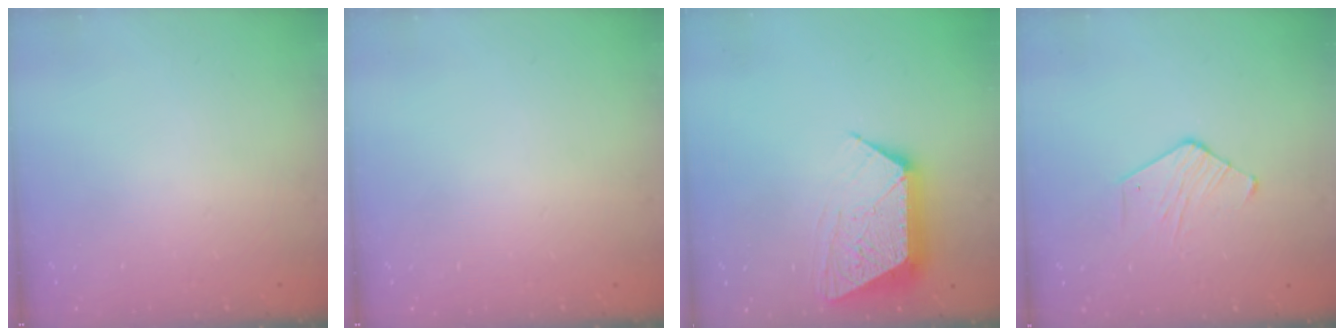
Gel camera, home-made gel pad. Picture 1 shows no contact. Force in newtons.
{"total": 0.0}
{"total": 11.8, "press": 11.8, "slide": 0.8}
{"total": 4.0, "press": 4.0, "slide": 0.3}